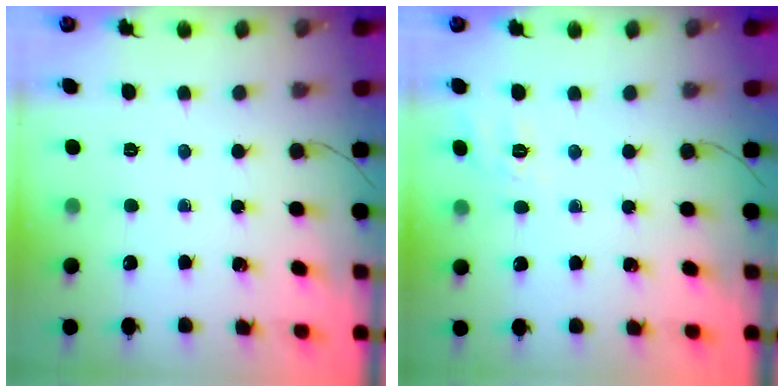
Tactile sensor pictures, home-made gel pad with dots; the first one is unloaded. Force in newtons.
{"total": 2.0, "press": 0.4, "slide": 1.9}